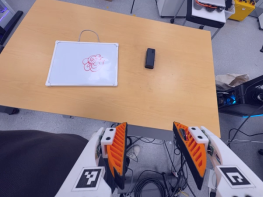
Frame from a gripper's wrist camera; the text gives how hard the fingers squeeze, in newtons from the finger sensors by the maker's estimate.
{"total": 0.0}